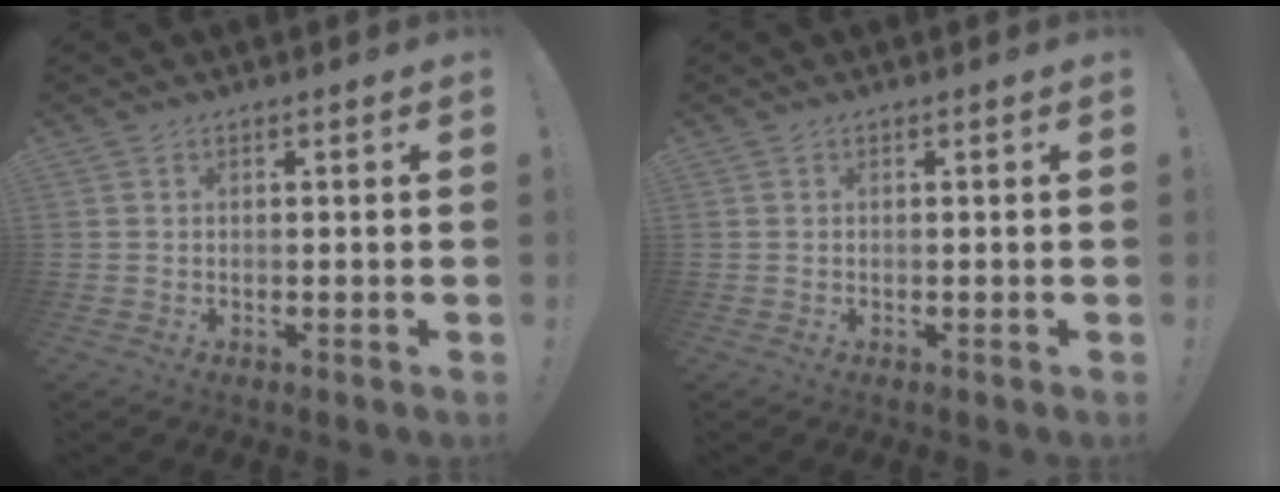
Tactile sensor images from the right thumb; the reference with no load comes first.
{"total": 0.0}